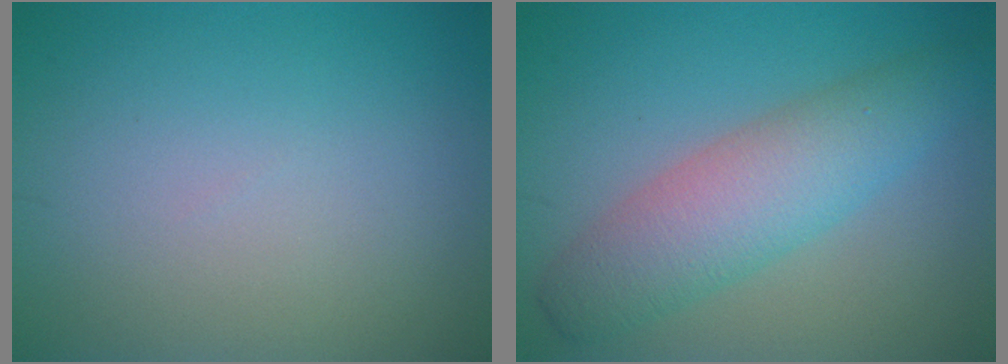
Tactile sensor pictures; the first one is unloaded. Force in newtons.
{"total": 5.8, "press": 5.8, "slide": 0.1}